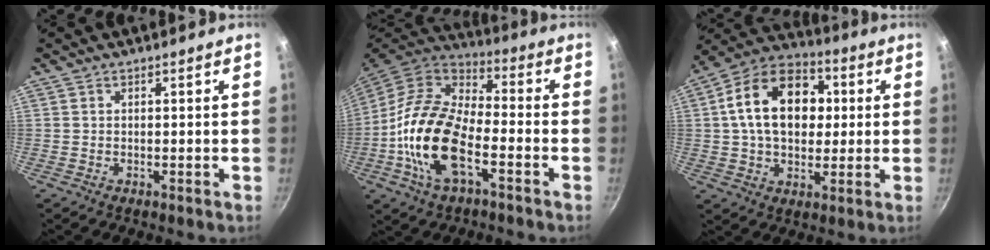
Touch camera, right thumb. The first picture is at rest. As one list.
[{"total": 18.5, "force": [-5.5, 9.2, 15.1], "torque": [-0.277, 0.031, -0.118]}, {"total": 18.4, "force": [2.7, 12.8, 13.0], "torque": [-0.180, 0.022, 0.031]}]